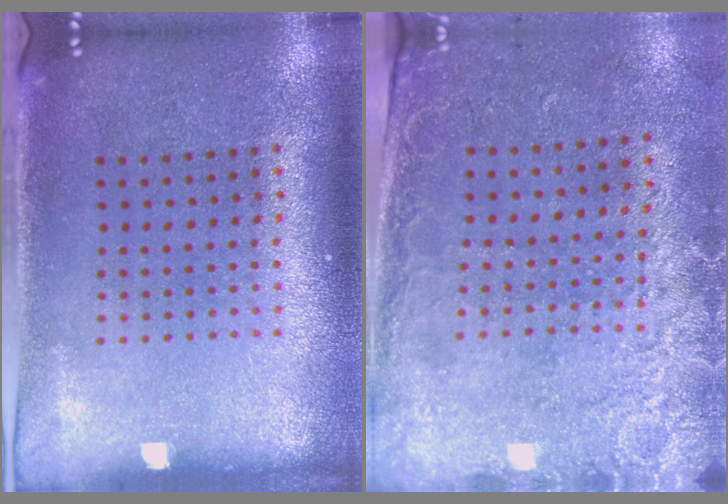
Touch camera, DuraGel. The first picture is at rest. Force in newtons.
{"total": 2.6, "press": 2.1, "slide": 1.5}